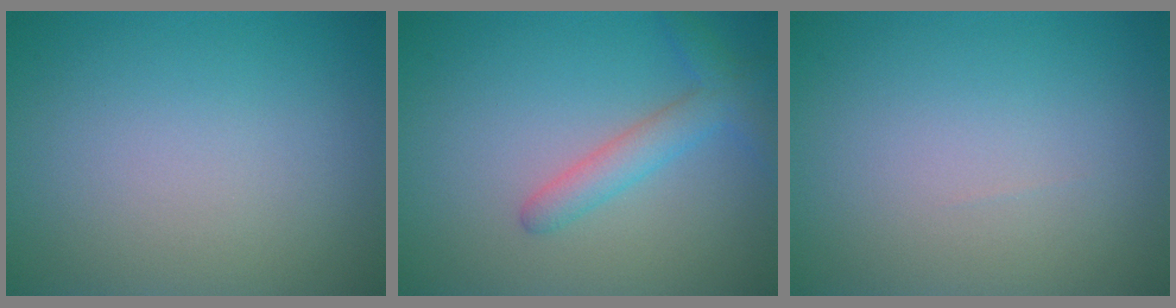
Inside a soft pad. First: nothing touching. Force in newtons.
{"total": 2.8, "press": 2.7, "slide": 0.2}
{"total": 0.0}